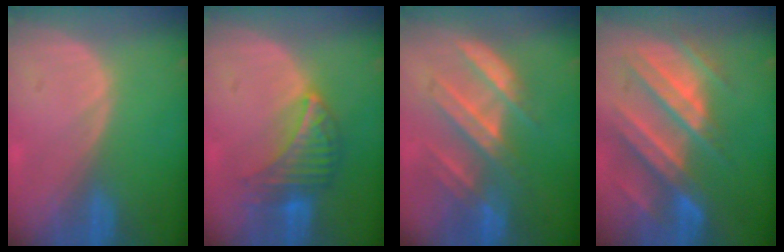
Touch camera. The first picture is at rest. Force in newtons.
{"total": 6.7, "press": 6.6, "slide": 1.2}
{"total": 7.6, "press": 7.4, "slide": 1.7}
{"total": 11.1, "press": 9.9, "slide": 5.1}